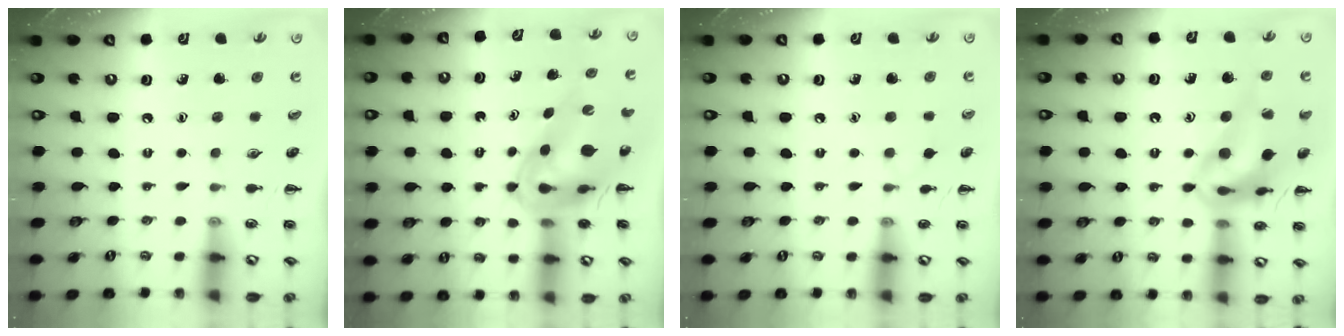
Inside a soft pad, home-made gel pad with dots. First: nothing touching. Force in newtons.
{"total": 7.8, "press": 7.4, "slide": 2.4}
{"total": 4.8, "press": 4.6, "slide": 1.4}
{"total": 16.1, "press": 15.8, "slide": 3.1}